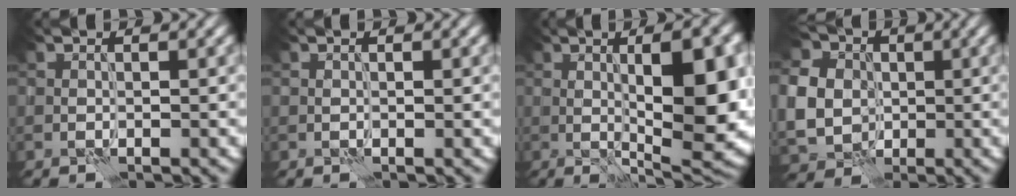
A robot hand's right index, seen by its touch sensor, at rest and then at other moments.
{"total": 0.0}
{"total": 12.7, "force": [0.3, 3.8, 12.1], "torque": [-0.161, 0.002, 0.010]}
{"total": 7.9, "force": [0.1, 6.8, 3.9], "torque": [-0.091, 0.005, -0.011]}